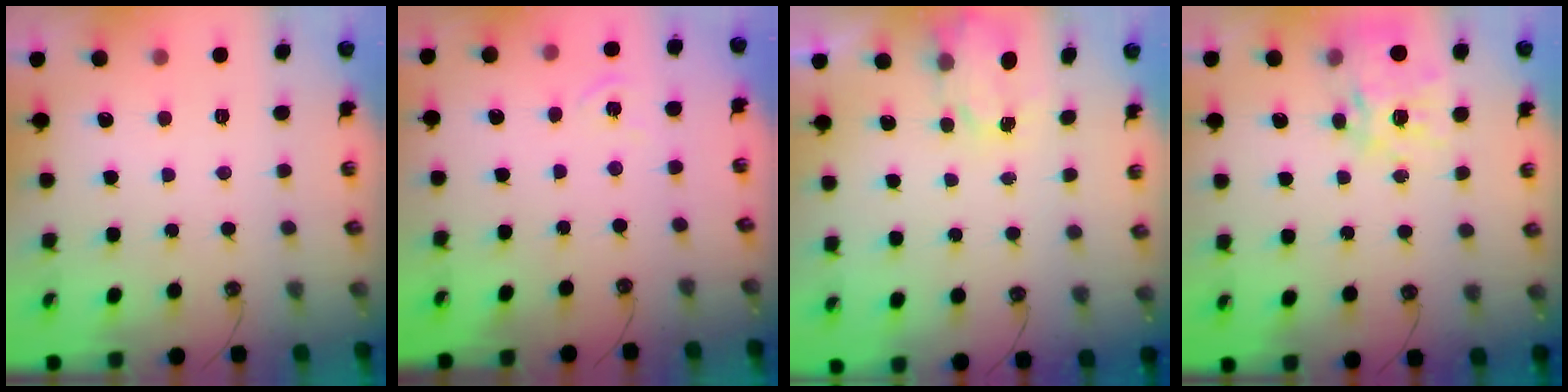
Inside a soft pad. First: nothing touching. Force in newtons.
{"total": 6.2, "press": 6.1, "slide": 0.6}
{"total": 2.3, "press": 2.3, "slide": 0.2}
{"total": 15.4, "press": 15.3, "slide": 1.3}